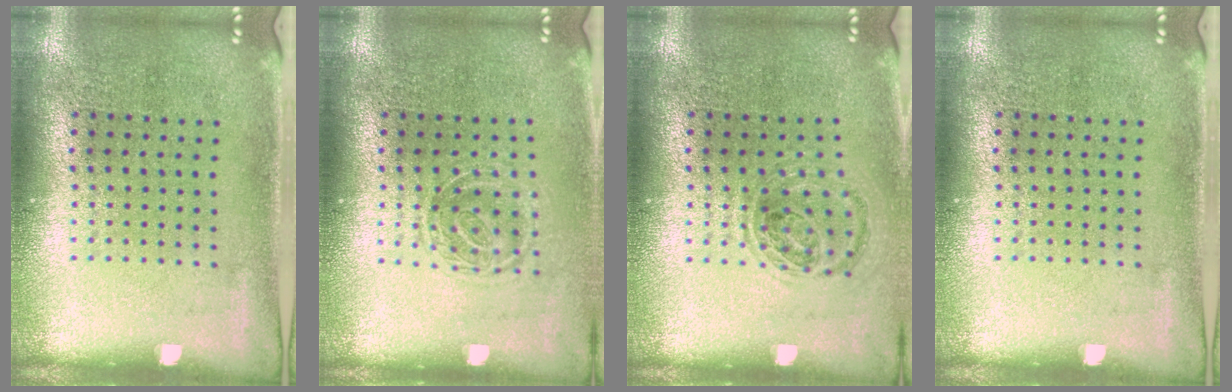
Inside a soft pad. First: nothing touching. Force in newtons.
{"total": 1.3, "press": 1.0, "slide": 0.8}
{"total": 0.9, "press": 0.9, "slide": 0.2}
{"total": 0.0}